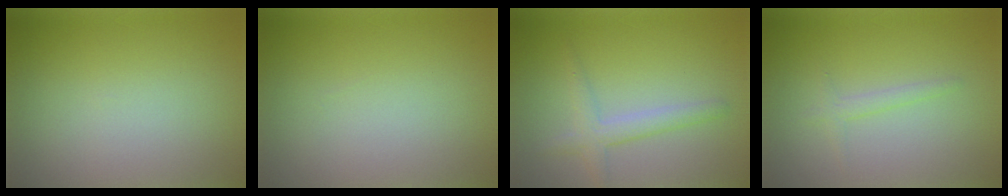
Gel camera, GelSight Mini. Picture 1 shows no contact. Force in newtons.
{"total": 0.0}
{"total": 1.7, "press": 1.7, "slide": 0.2}
{"total": 1.1, "press": 1.1, "slide": 0.1}